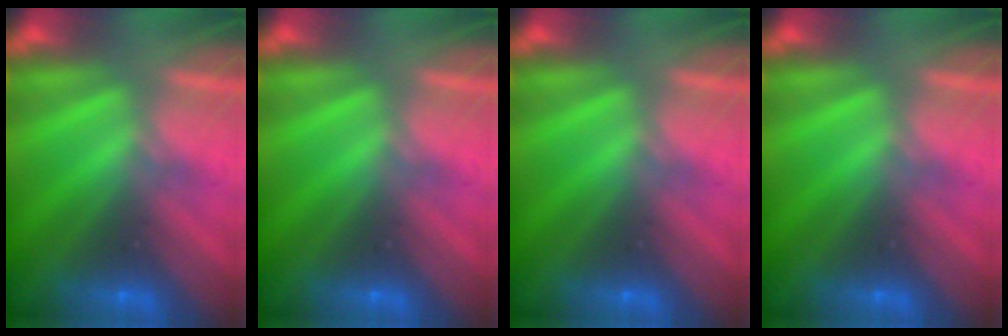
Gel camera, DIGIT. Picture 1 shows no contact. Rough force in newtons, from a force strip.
{"total": 0.0}
{"total": 0.0}
{"total": 0.0}